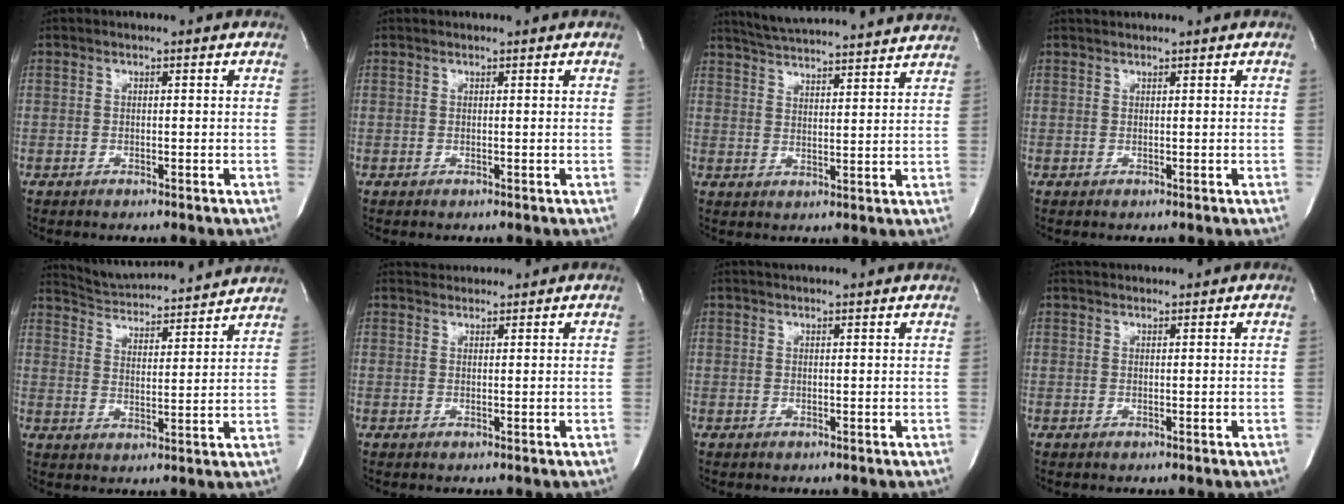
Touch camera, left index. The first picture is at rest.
{"total": 0.0}
{"total": 18.9, "force": [17.8, 0.9, 6.4], "torque": [-0.111, 0.001, 0.241]}
{"total": 1.0, "force": [1.0, -0.2, 0.0], "torque": [0.001, 0.014, 0.023]}
{"total": 15.5, "force": [14.9, 1.5, 3.7], "torque": [-0.064, -0.001, 0.213]}
{"total": 2.4, "force": [2.3, 0.4, -0.4], "torque": [-0.002, 0.019, 0.040]}
{"total": 6.5, "force": [6.1, 0.3, 2.2], "torque": [-0.032, 0.021, 0.066]}
{"total": 3.3, "force": [3.3, 0.4, 0.5], "torque": [-0.010, 0.026, 0.046]}